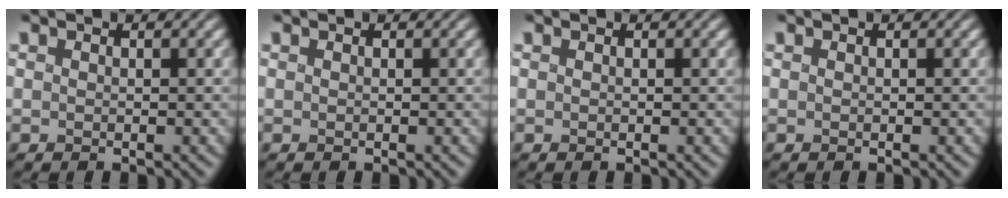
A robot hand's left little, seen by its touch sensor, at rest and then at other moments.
{"total": 0.0}
{"total": 0.0}
{"total": 0.0}